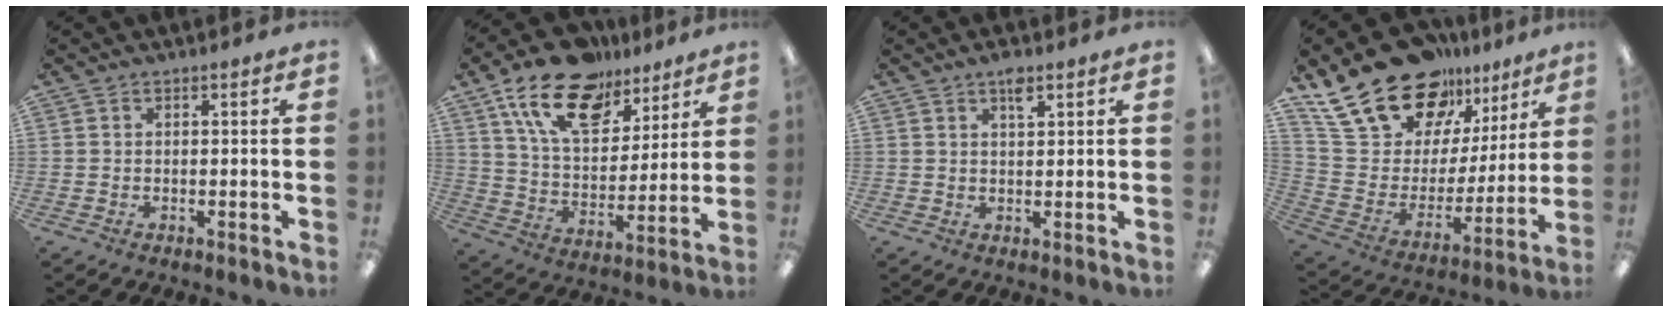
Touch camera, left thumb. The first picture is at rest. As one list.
[{"total": 18.9, "force": [12.6, 9.8, 10.1], "torque": [-0.180, -0.062, 0.225]}, {"total": 3.2, "force": [2.1, 1.2, 2.2], "torque": [-0.033, -0.003, 0.034]}, {"total": 25.0, "force": [18.3, 13.3, 10.5], "torque": [-0.205, -0.111, 0.344]}]